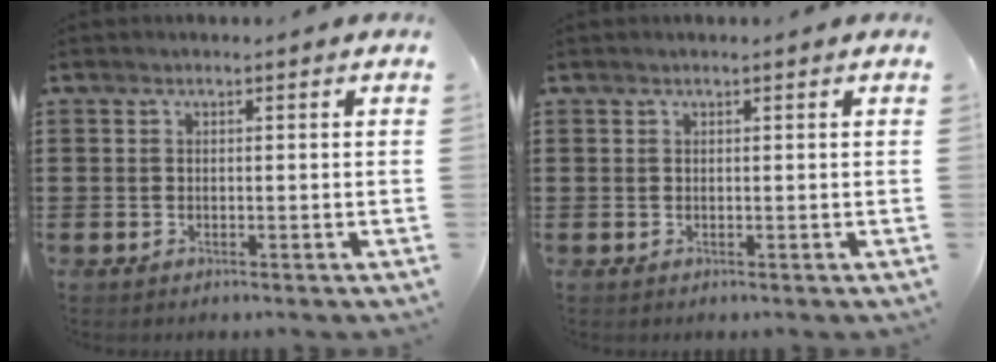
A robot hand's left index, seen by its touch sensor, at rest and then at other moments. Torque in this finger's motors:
{"motor_torque": [2.14, 0.00, -0.29, -0.05]}